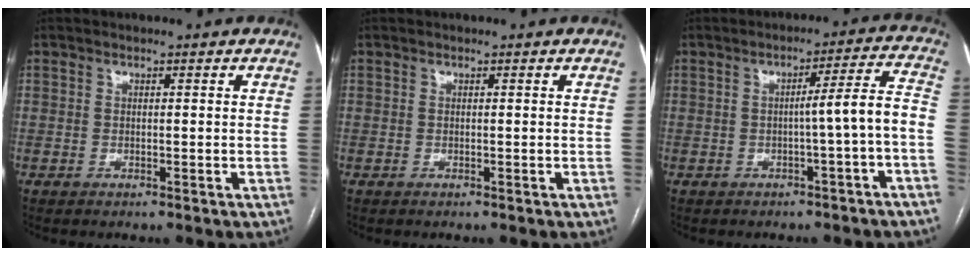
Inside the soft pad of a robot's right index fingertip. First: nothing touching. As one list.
[{"total": 0.0}, {"total": 6.2, "force": [-1.9, -0.9, 5.9], "torque": [-0.074, 0.018, -0.026]}]